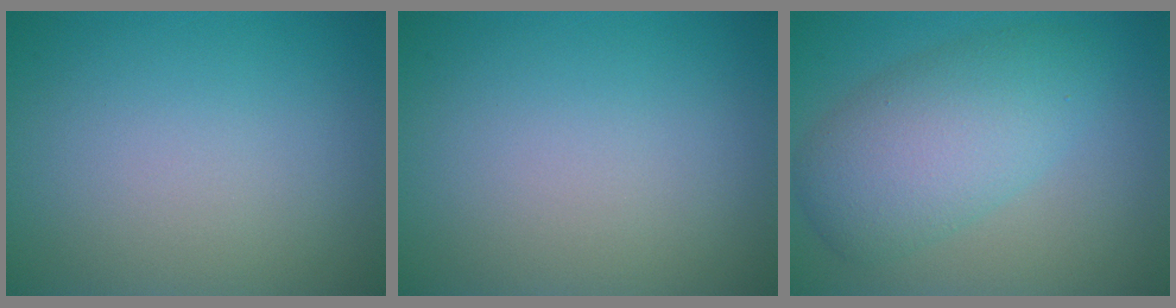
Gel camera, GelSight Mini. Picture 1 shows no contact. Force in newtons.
{"total": 0.0}
{"total": 6.4, "press": 6.4, "slide": 0.1}